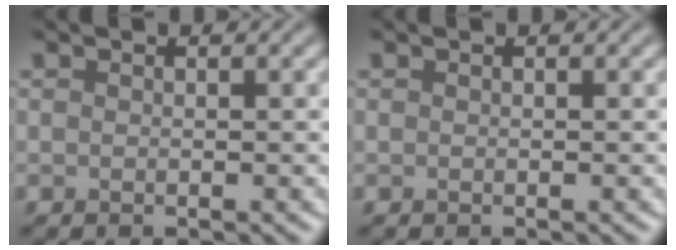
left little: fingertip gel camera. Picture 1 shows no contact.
{"total": 0.0}